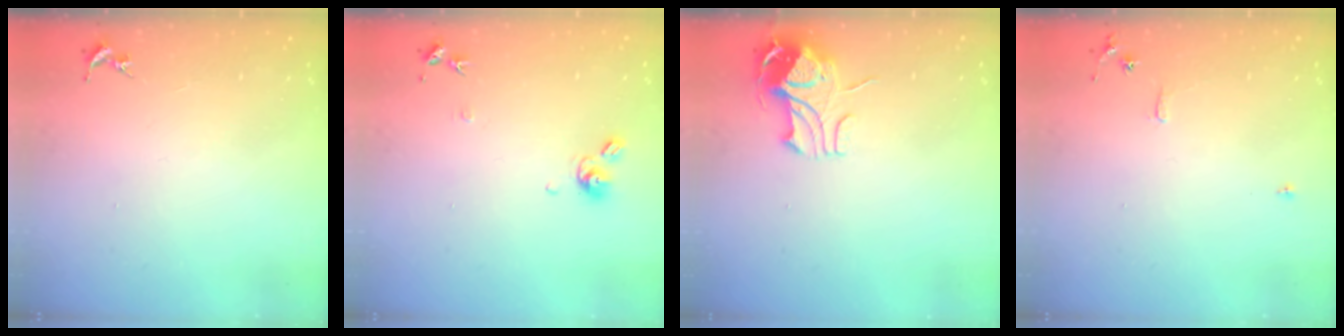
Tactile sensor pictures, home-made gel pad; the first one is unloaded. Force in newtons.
{"total": 7.9, "press": 7.9, "slide": 0.8}
{"total": 10.0, "press": 9.9, "slide": 0.6}
{"total": 5.6, "press": 5.6, "slide": 0.6}